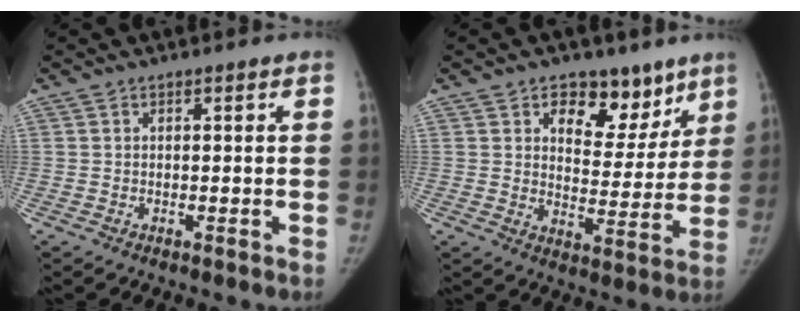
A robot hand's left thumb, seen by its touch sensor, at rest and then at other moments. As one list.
[{"total": 12.1, "force": [7.6, 7.5, 5.6], "torque": [-0.025, -0.040, 0.112]}]